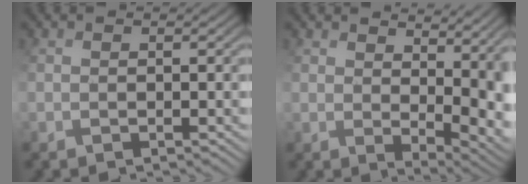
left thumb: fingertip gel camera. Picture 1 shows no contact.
{"total": 8.3, "force": [2.2, 4.1, 6.8], "torque": [-0.130, -0.015, 0.054]}